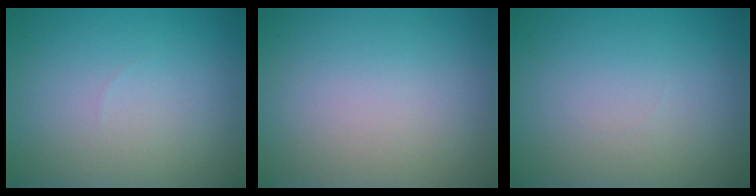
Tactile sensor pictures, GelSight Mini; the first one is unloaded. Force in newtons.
{"total": 0.0}
{"total": 0.0}